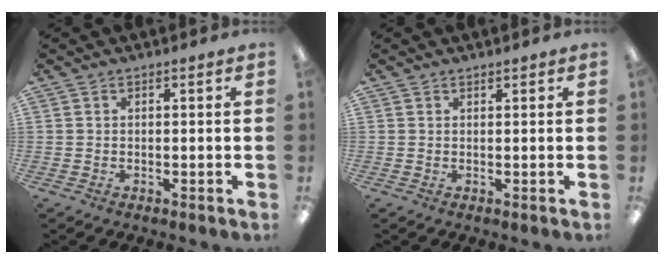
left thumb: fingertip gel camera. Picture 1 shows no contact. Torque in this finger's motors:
{"motor_torque": [0.10, -0.04, 0.00, -0.10, -0.01]}